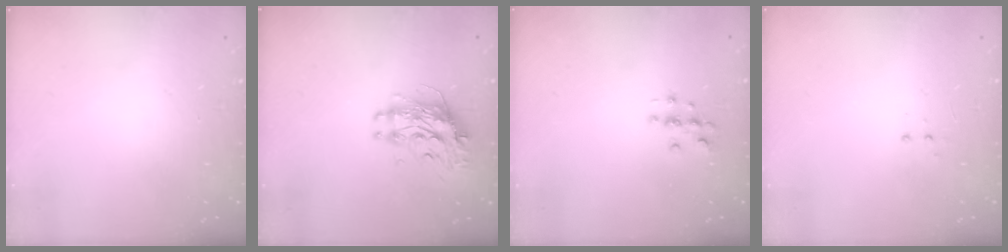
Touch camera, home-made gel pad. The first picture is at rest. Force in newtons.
{"total": 10.3, "press": 10.2, "slide": 1.0}
{"total": 3.4, "press": 3.4, "slide": 0.4}
{"total": 3.3, "press": 3.2, "slide": 0.7}